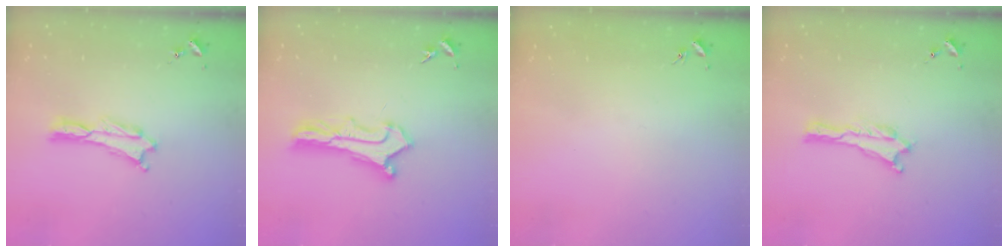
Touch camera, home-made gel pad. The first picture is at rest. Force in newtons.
{"total": 2.6, "press": 2.6, "slide": 0.2}
{"total": 0.0}
{"total": 0.0}